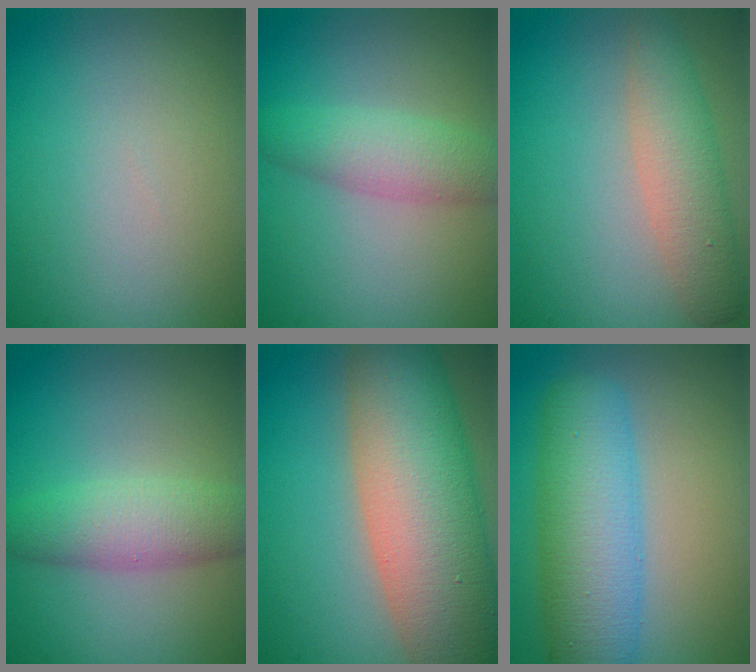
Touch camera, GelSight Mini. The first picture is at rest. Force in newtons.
{"total": 3.6, "press": 3.6, "slide": 0.1}
{"total": 4.1, "press": 4.1, "slide": 0.2}
{"total": 4.2, "press": 4.2, "slide": 0.1}
{"total": 13.9, "press": 13.9, "slide": 0.6}
{"total": 8.0, "press": 8.0, "slide": 0.1}